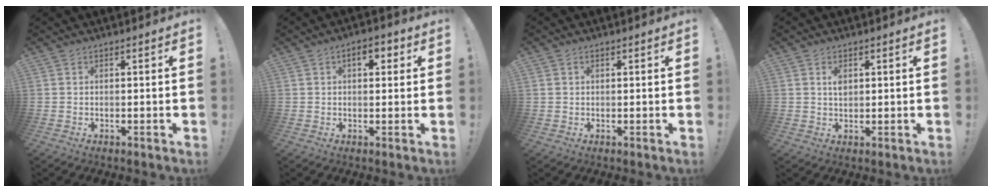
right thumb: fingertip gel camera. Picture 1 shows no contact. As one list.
[{"total": 4.8, "force": [1.6, 2.8, 3.6], "torque": [-0.036, -0.002, 0.019]}, {"total": 0.8, "force": [0.4, 0.6, 0.3], "torque": [-0.007, 0.004, 0.008]}, {"total": 2.7, "force": [0.9, 1.8, 1.8], "torque": [-0.016, -0.005, 0.010]}]